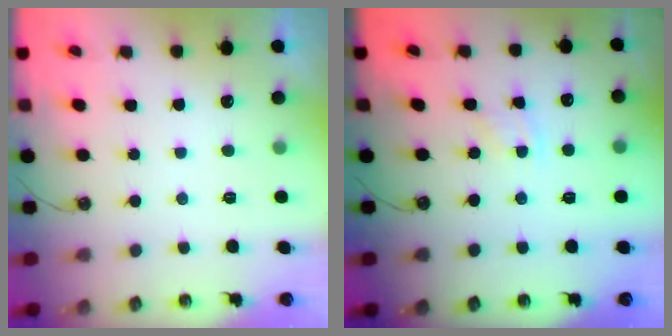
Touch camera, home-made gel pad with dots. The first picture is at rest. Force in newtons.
{"total": 4.6, "press": 4.6, "slide": 0.5}